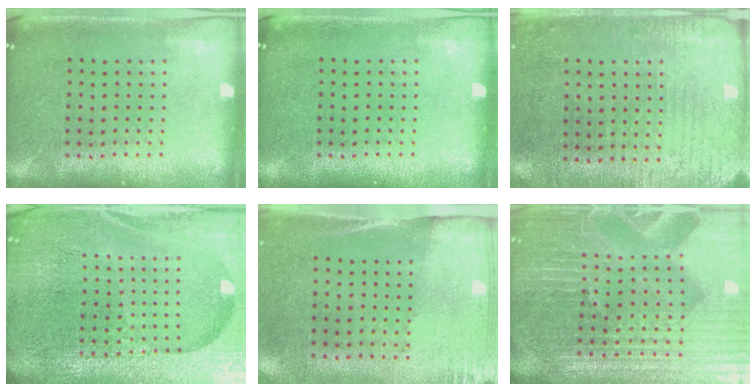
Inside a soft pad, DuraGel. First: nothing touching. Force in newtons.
{"total": 0.0}
{"total": 3.0, "press": 2.8, "slide": 1.1}
{"total": 6.8, "press": 5.9, "slide": 3.4}
{"total": 2.7, "press": 2.4, "slide": 1.4}
{"total": 6.7, "press": 5.8, "slide": 3.3}